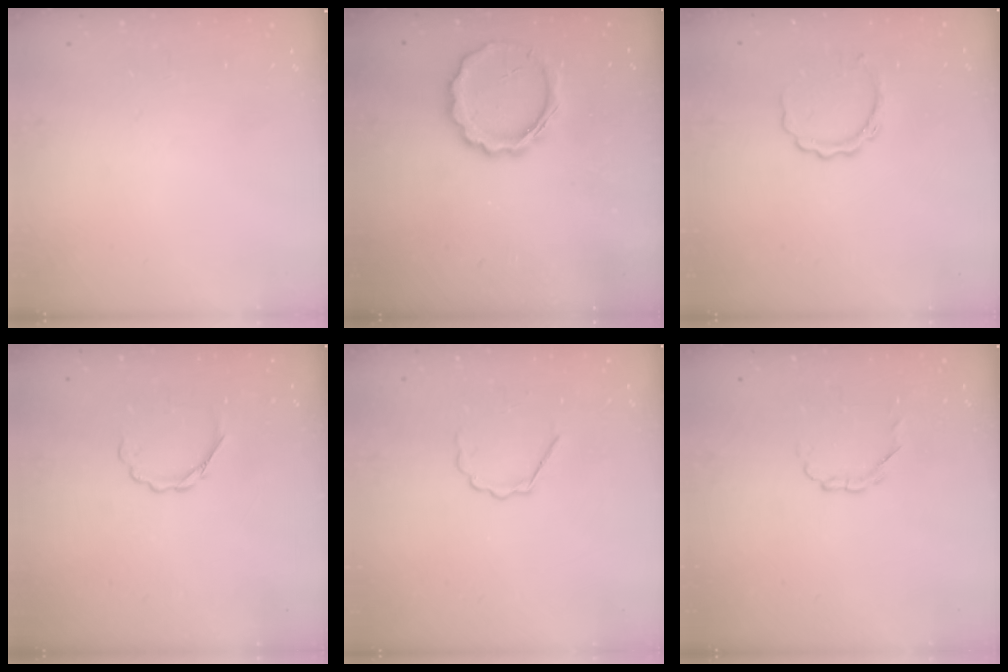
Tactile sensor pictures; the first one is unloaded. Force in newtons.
{"total": 11.1, "press": 10.8, "slide": 2.4}
{"total": 5.9, "press": 5.9, "slide": 0.2}
{"total": 3.0, "press": 2.8, "slide": 0.9}
{"total": 3.3, "press": 3.3, "slide": 0.5}
{"total": 2.8, "press": 2.7, "slide": 0.8}